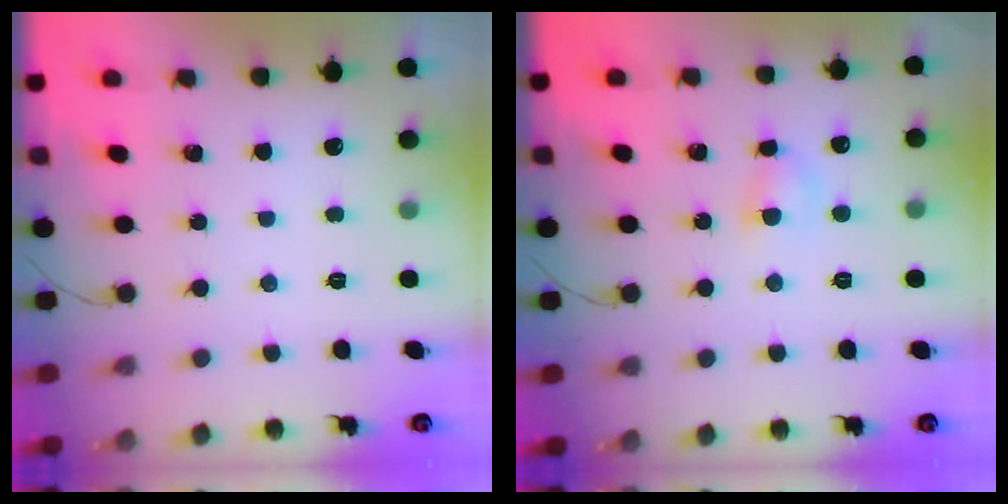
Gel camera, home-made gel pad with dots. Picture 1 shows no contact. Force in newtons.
{"total": 4.2, "press": 3.9, "slide": 1.3}